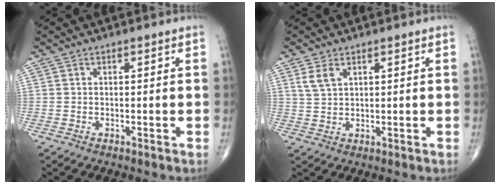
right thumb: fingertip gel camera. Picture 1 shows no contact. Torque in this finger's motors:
{"motor_torque": [-0.13, 0.14, 0.15, 0.06, 0.02]}